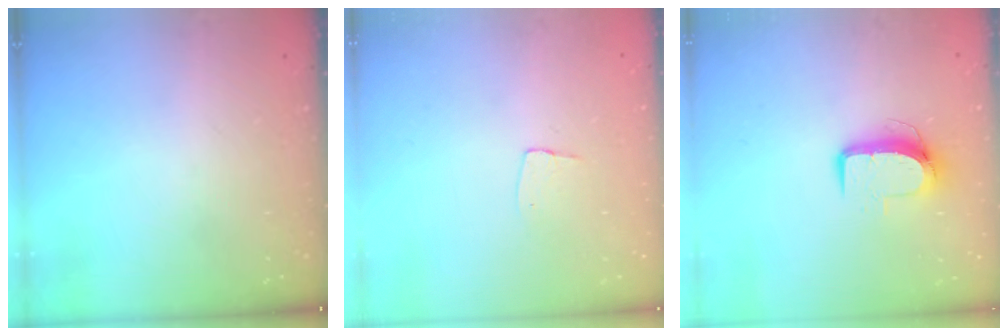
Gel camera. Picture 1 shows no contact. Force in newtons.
{"total": 4.1, "press": 4.1, "slide": 0.3}
{"total": 9.1, "press": 9.1, "slide": 0.9}